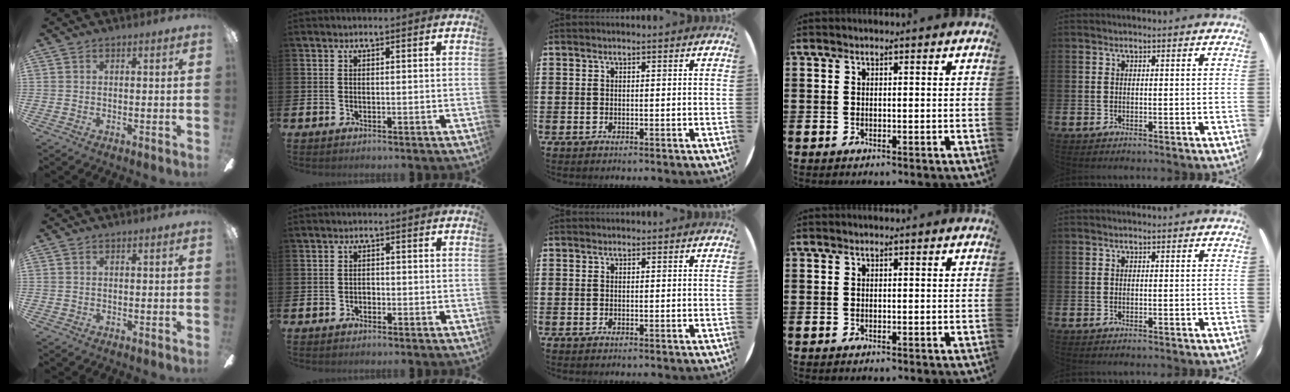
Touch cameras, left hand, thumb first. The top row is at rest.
{"thumb": {"total": 0.6, "force": [0.2, 0.4, -0.2], "torque": [0.006, 0.005, 0.003]}, "index": {"total": 1.0, "force": [-0.6, 0.8, 0.2], "torque": [-0.013, 0.006, -0.011]}}